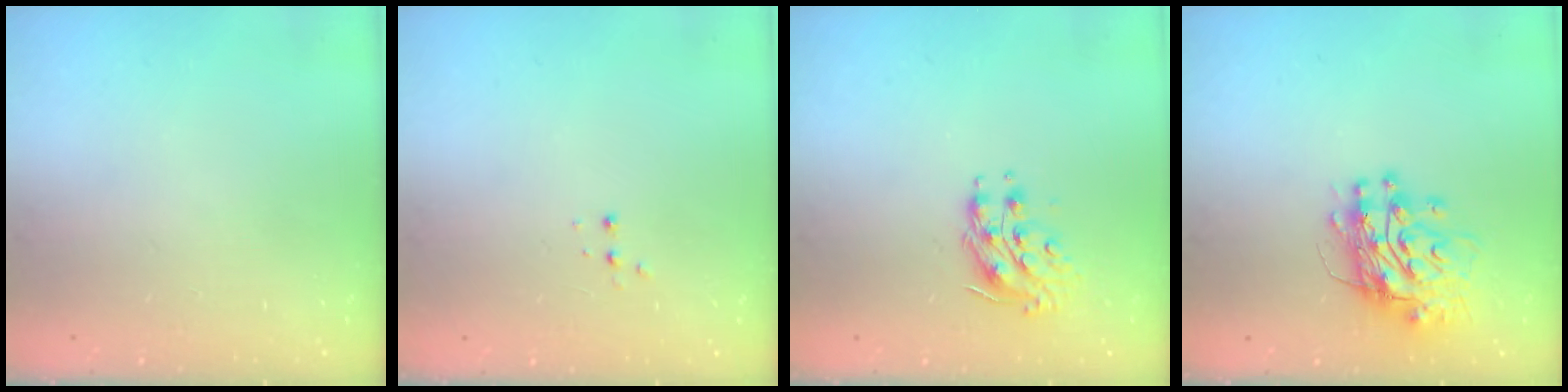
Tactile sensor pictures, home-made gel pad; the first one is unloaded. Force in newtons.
{"total": 3.0, "press": 2.9, "slide": 0.7}
{"total": 9.0, "press": 9.0, "slide": 0.1}
{"total": 11.4, "press": 11.4, "slide": 1.0}